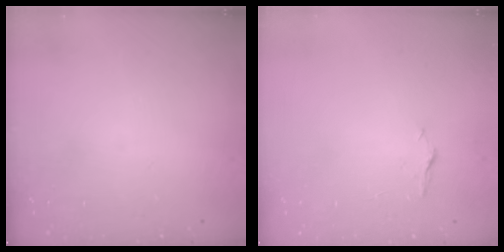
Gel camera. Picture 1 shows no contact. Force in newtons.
{"total": 3.7, "press": 3.7, "slide": 0.5}